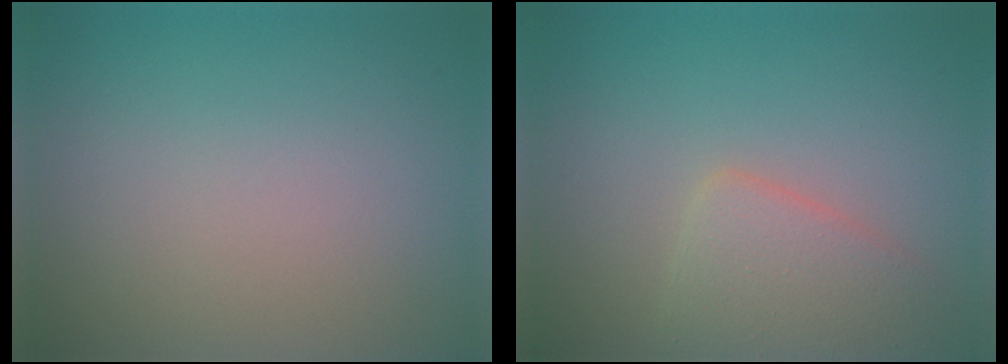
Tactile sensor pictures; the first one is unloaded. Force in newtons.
{"total": 3.5, "press": 3.5, "slide": 0.3}